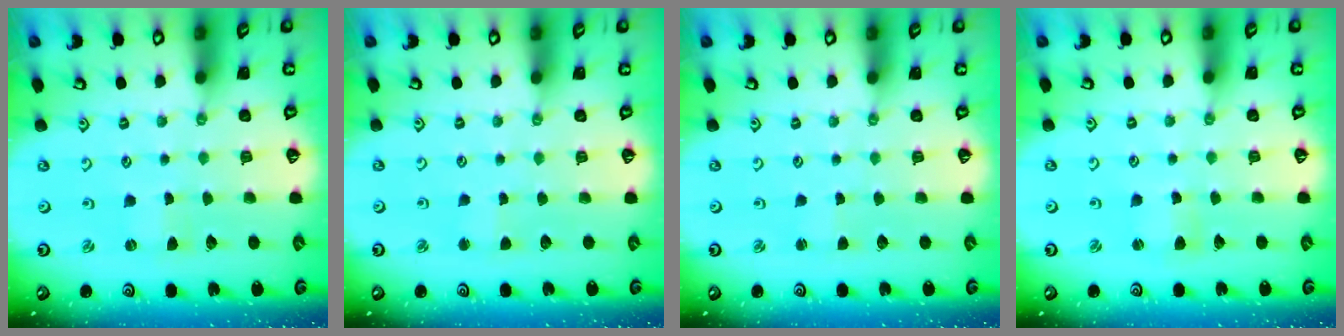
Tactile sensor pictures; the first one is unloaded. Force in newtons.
{"total": 1.8, "press": 1.8, "slide": 0.2}
{"total": 0.9, "press": 0.9, "slide": 0.2}
{"total": 2.2, "press": 2.2, "slide": 0.3}